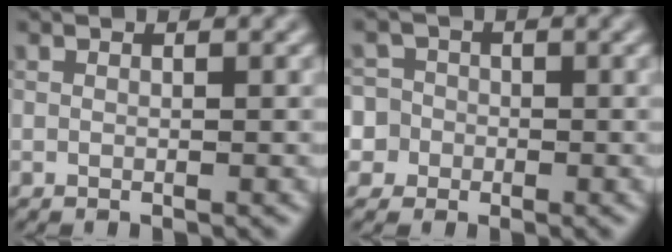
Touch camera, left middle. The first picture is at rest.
{"total": 6.3, "force": [-1.5, 5.9, 1.3], "torque": [-0.027, 0.018, -0.062]}